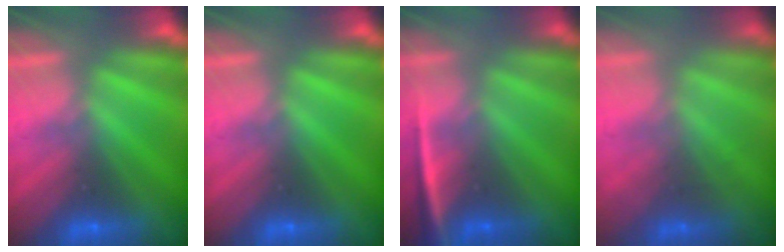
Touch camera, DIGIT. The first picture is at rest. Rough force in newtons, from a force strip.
{"total": 0.0}
{"total": 2.4}
{"total": 1.6}